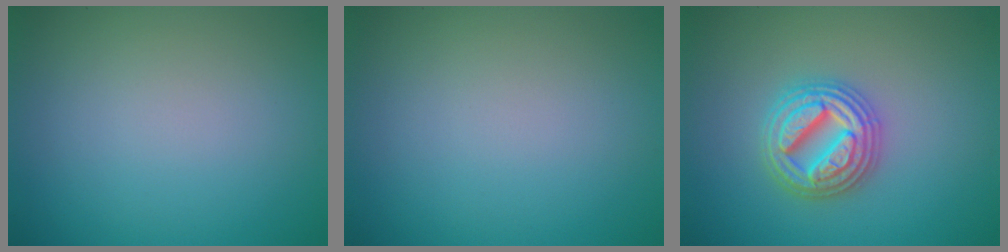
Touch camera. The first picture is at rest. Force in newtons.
{"total": 0.0}
{"total": 4.9, "press": 4.8, "slide": 0.8}